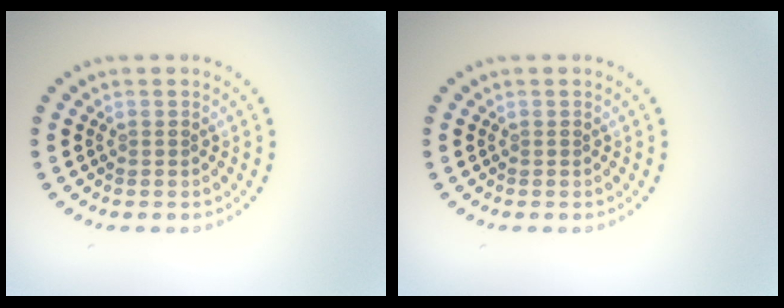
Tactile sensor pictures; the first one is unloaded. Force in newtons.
{"total": 0.0}